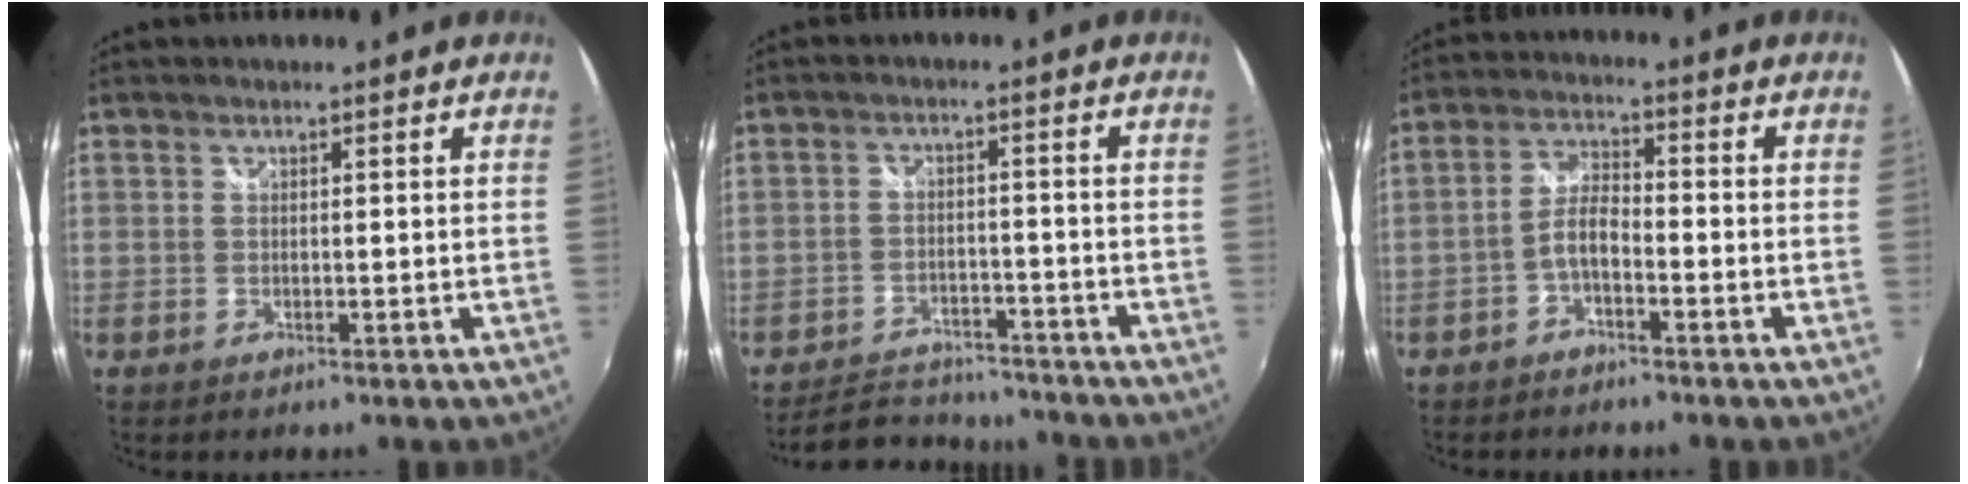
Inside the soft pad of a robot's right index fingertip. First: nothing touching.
{"total": 11.2, "force": [-10.0, 4.2, 2.9], "torque": [-0.084, 0.014, -0.143]}
{"total": 4.2, "force": [-2.4, 1.4, 3.1], "torque": [-0.071, 0.014, -0.049]}